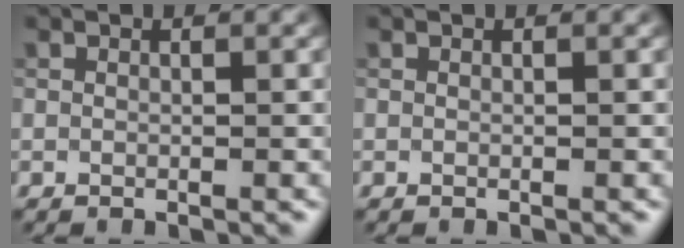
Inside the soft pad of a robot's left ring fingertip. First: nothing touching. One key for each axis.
{"total": 0.0}